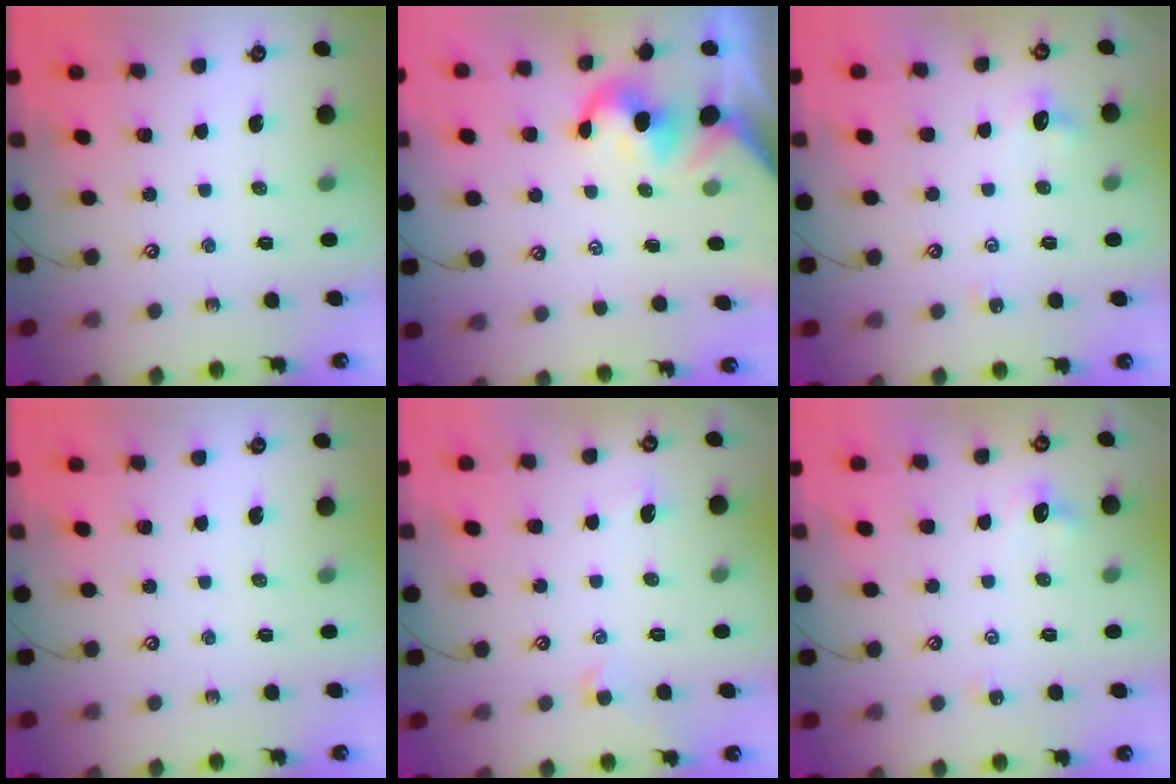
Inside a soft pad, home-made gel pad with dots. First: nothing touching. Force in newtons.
{"total": 0.7, "press": 0.6, "slide": 0.4}
{"total": 1.6, "press": 1.5, "slide": 0.5}
{"total": 0.0}
{"total": 0.8, "press": 0.5, "slide": 0.5}
{"total": 1.6, "press": 1.5, "slide": 0.5}